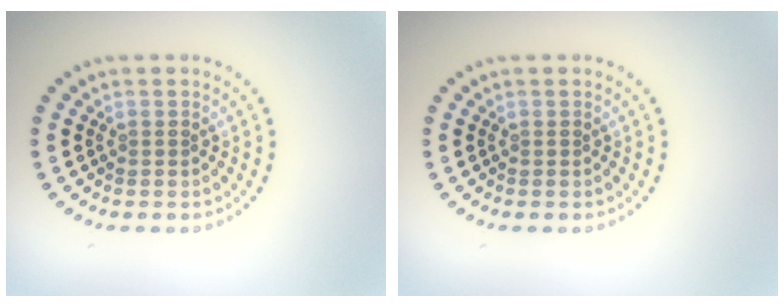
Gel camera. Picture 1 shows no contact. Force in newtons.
{"total": 0.0}